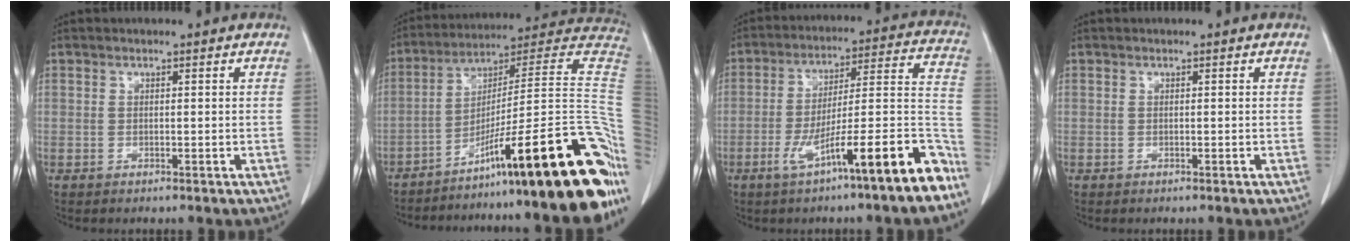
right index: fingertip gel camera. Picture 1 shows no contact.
{"total": 30.5, "force": [-15.1, 2.1, 26.5], "torque": [-0.253, 0.029, -0.234]}
{"total": 17.4, "force": [-10.0, 0.8, 14.2], "torque": [-0.172, 0.014, -0.155]}
{"total": 0.0}